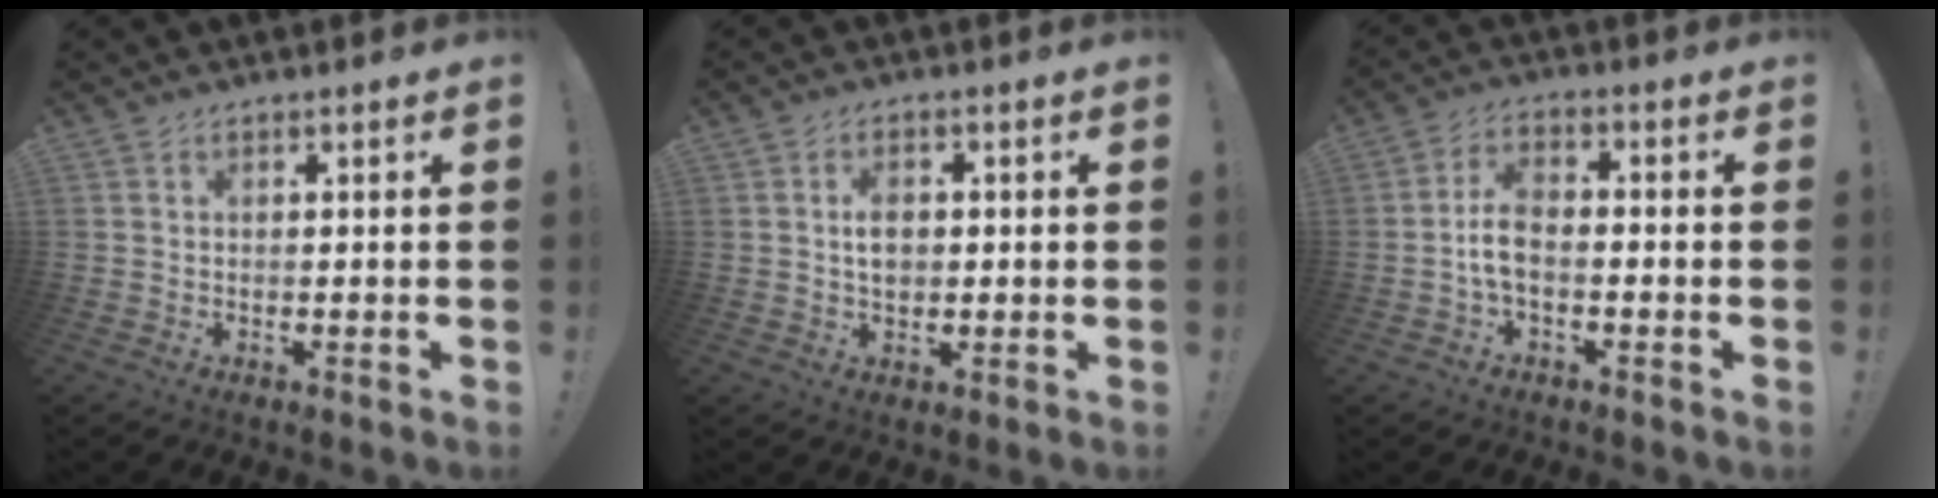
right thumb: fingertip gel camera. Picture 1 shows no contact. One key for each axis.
{"total": 4.5, "fx": 0.2, "fy": 3.1, "fz": 3.3, "tx": -0.033, "ty": -0.002, "tz": -0.003}
{"total": 6.6, "fx": -1.7, "fy": 3.2, "fz": 5.6, "tx": -0.113, "ty": 0.004, "tz": -0.030}